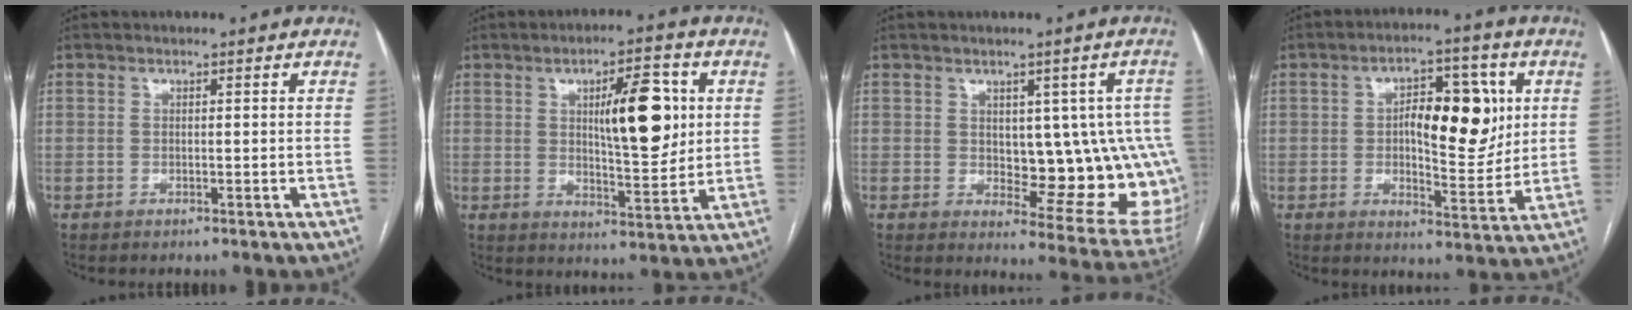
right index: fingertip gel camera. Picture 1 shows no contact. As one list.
[{"total": 11.3, "force": [2.7, 3.0, 10.6], "torque": [-0.159, 0.006, 0.046]}, {"total": 13.0, "force": [0.6, 5.9, 11.5], "torque": [-0.109, 0.007, 0.021]}, {"total": 12.0, "force": [2.1, 4.7, 10.9], "torque": [-0.157, 0.016, 0.036]}]